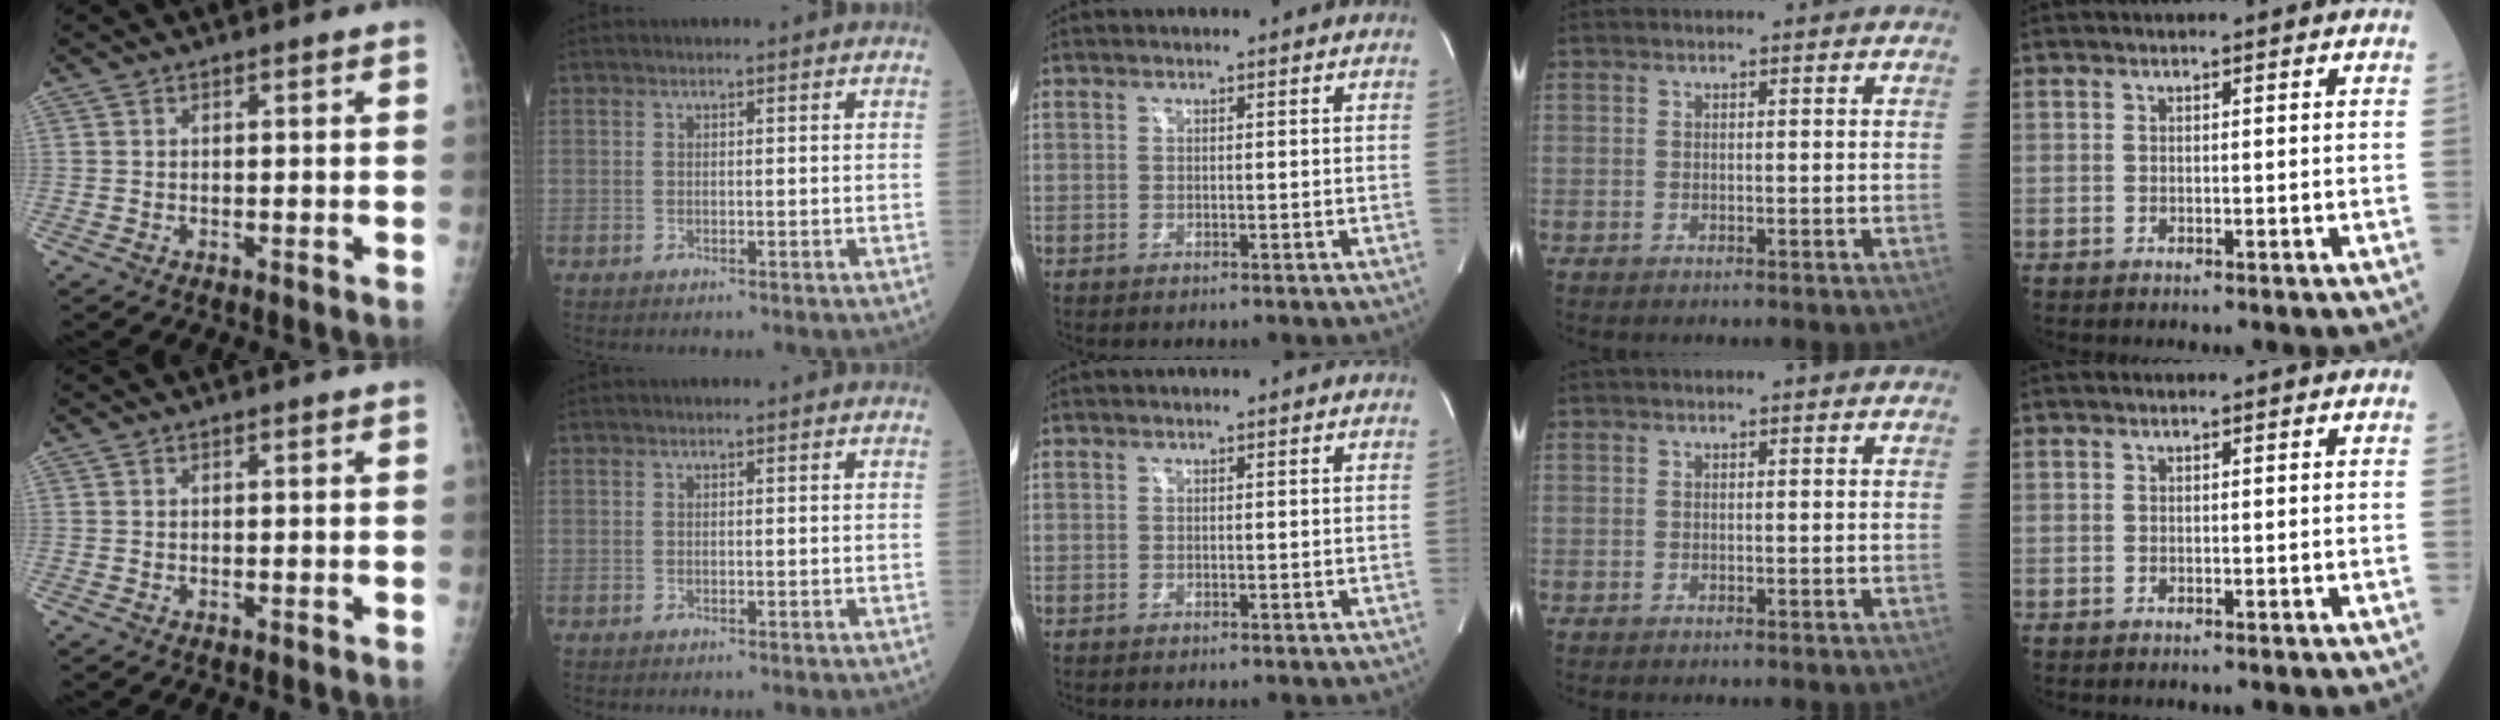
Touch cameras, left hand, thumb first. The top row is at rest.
{}